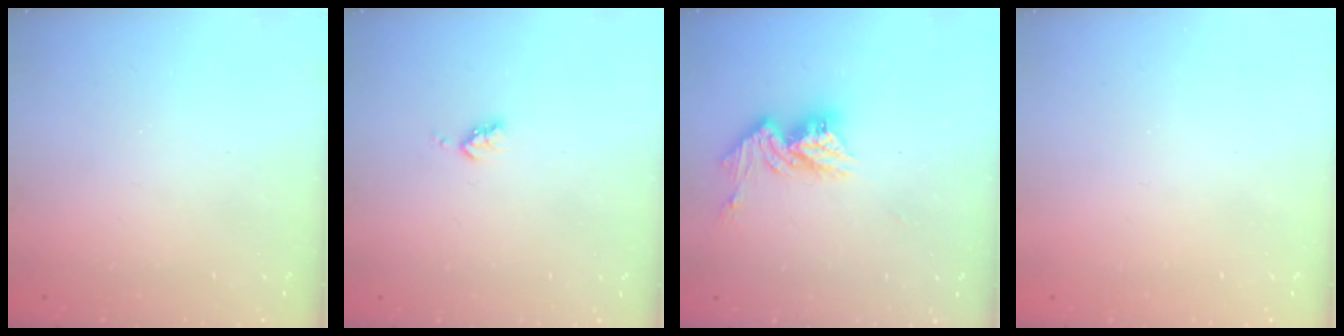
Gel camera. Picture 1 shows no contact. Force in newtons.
{"total": 3.2, "press": 3.2, "slide": 0.4}
{"total": 11.2, "press": 11.2, "slide": 0.9}
{"total": 0.0}